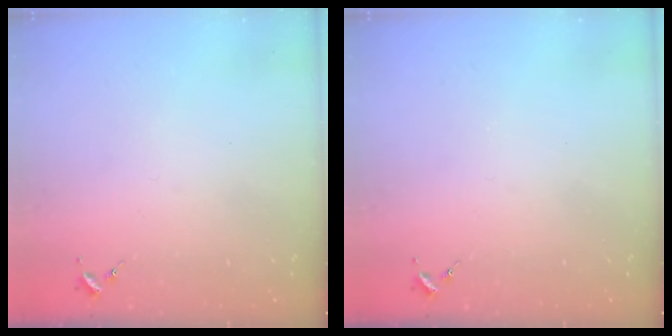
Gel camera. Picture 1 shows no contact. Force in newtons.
{"total": 0.0}